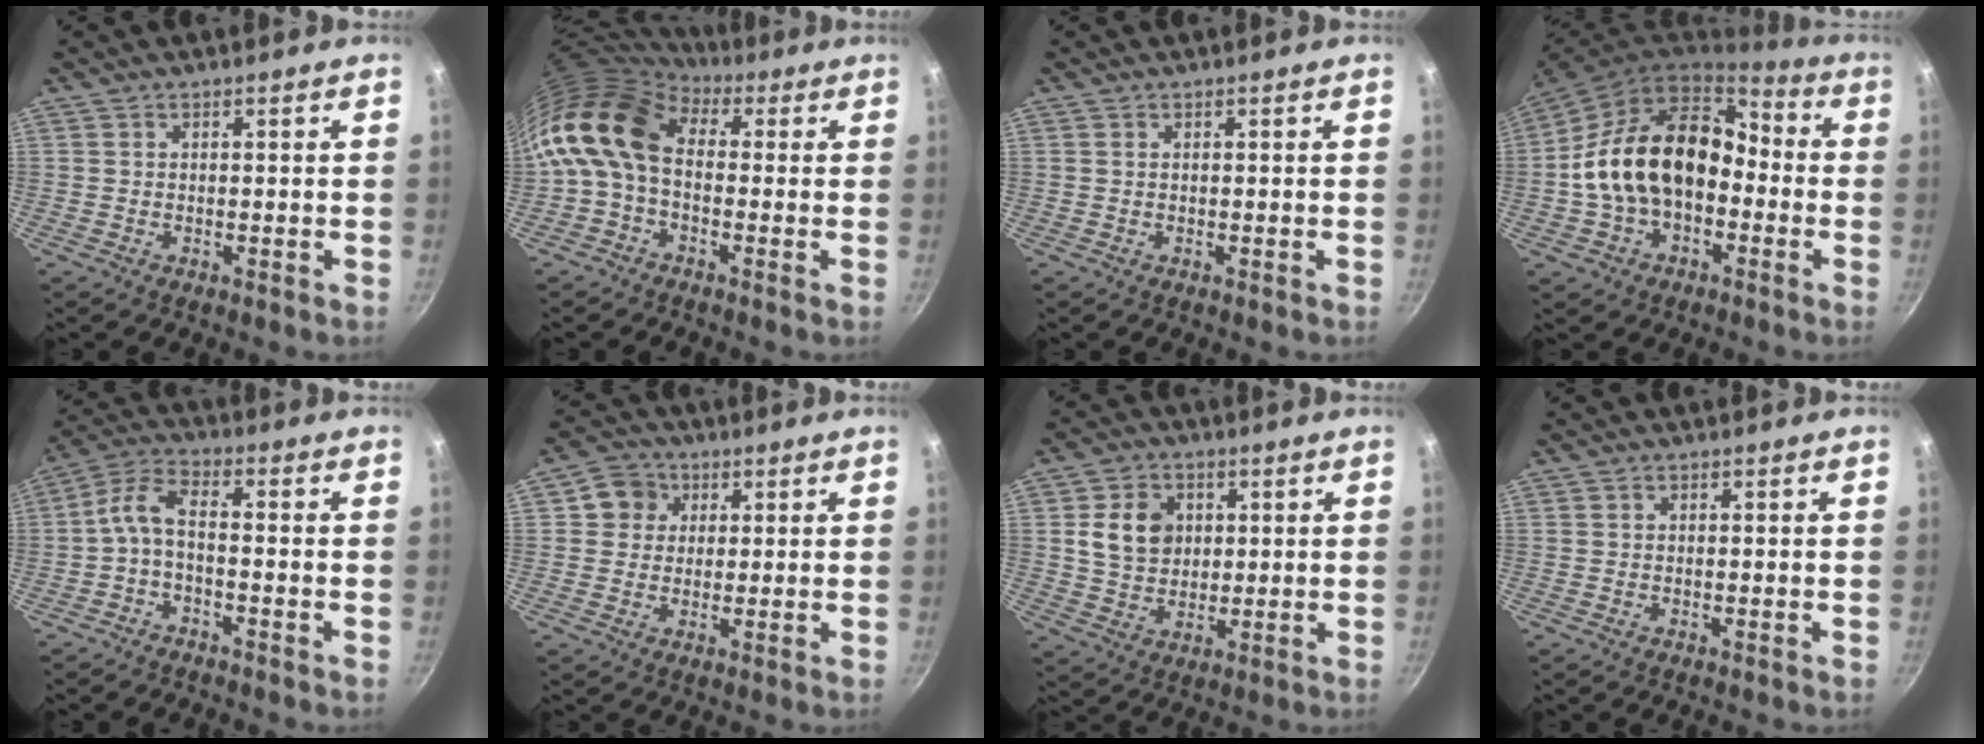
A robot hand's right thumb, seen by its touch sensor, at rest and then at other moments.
{"total": 12.7, "force": [0.5, 8.7, 9.3], "torque": [-0.172, 0.025, -0.013]}
{"total": 0.0}
{"total": 18.8, "force": [-2.1, 13.0, 13.4], "torque": [-0.206, 0.059, -0.043]}
{"total": 5.8, "force": [-2.2, 2.4, 4.8], "torque": [-0.115, 0.037, -0.052]}
{"total": 6.0, "force": [1.8, 5.5, 1.7], "torque": [0.012, 0.005, 0.020]}
{"total": 6.8, "force": [1.7, 5.4, 3.7], "torque": [-0.047, -0.005, 0.032]}
{"total": 0.0}